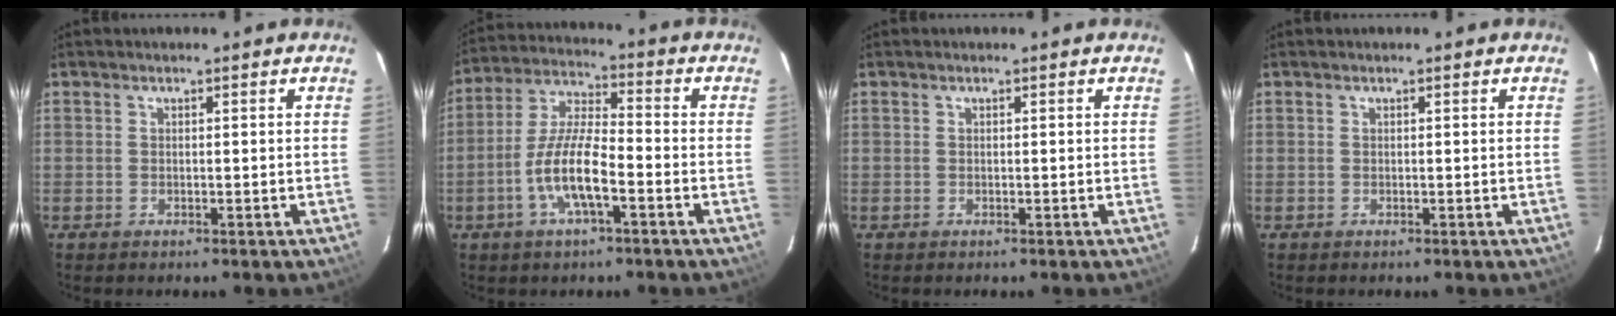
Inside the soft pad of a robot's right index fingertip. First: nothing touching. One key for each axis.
{"total": 10.5, "fx": -4.3, "fy": 2.7, "fz": 9.2, "tx": -0.193, "ty": 0.001, "tz": -0.082}
{"total": 0.0}
{"total": 0.0}